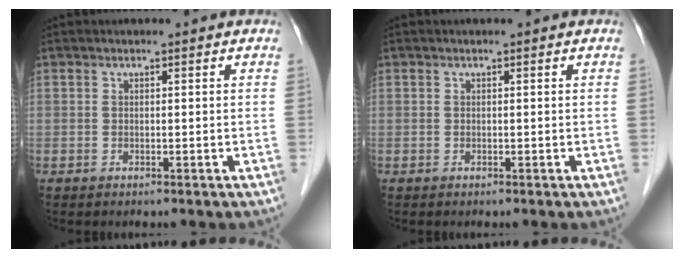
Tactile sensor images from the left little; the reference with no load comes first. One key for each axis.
{"total": 0.0}